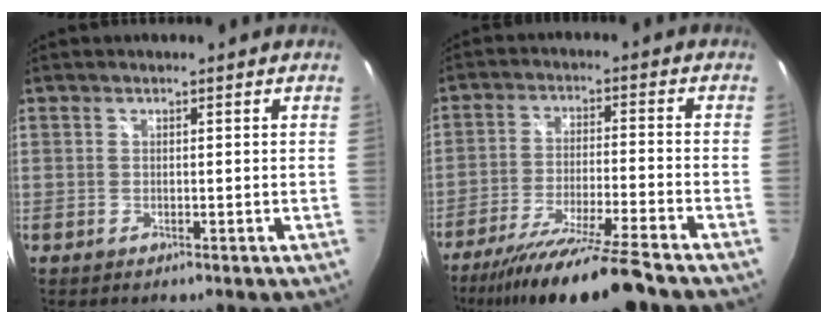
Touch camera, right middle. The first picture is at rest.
{"total": 15.4, "force": [-13.1, -1.0, 8.2], "torque": [-0.165, -0.029, -0.220]}